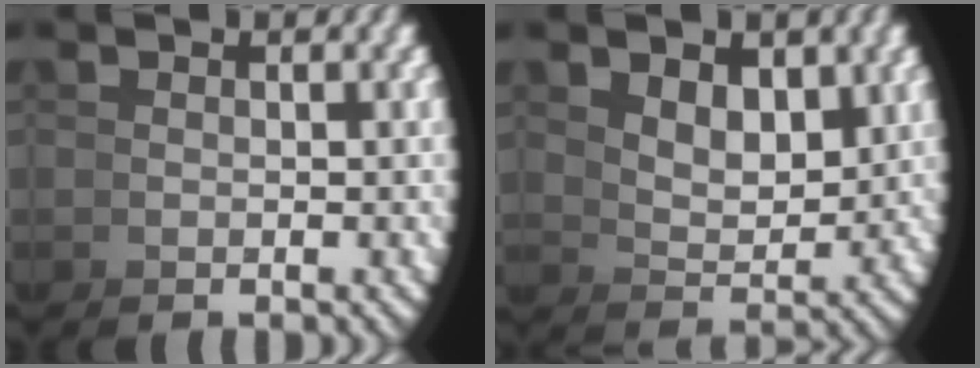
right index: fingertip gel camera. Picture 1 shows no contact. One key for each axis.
{"total": 3.1, "fx": 2.2, "fy": 0.8, "fz": 2.0, "tx": -0.025, "ty": -0.009, "tz": 0.052}